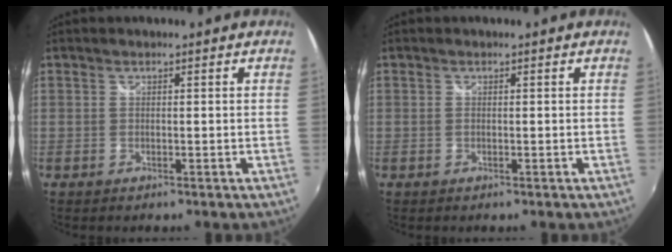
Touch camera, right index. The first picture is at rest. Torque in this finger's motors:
{"motor_torque": [0.43, 0.30, -0.03, 0.00]}